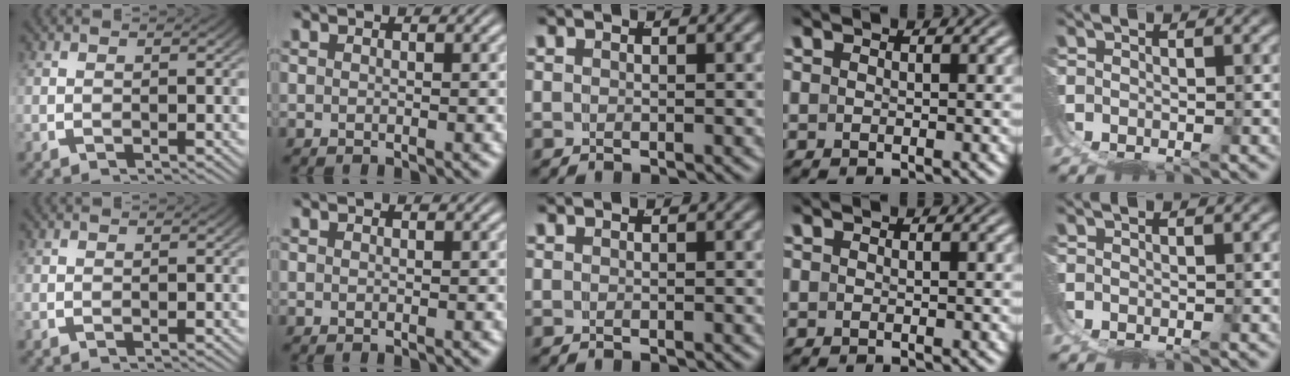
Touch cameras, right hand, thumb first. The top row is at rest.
{}